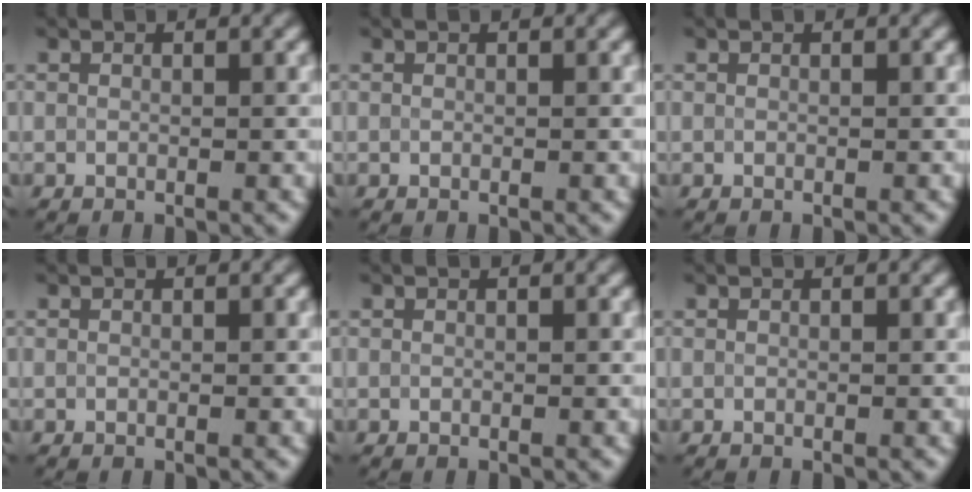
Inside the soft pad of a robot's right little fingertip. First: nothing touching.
{"total": 0.0}
{"total": 0.0}
{"total": 0.0}
{"total": 0.0}
{"total": 0.0}